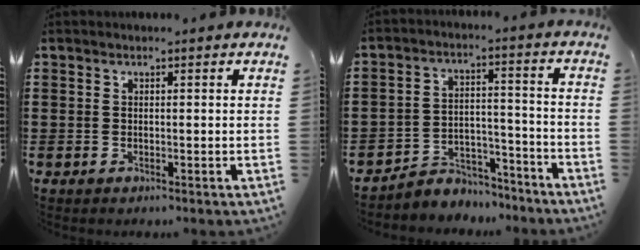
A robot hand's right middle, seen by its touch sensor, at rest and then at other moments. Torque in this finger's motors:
{"motor_torque": [2.14, 0.00, 0.02, 0.03]}